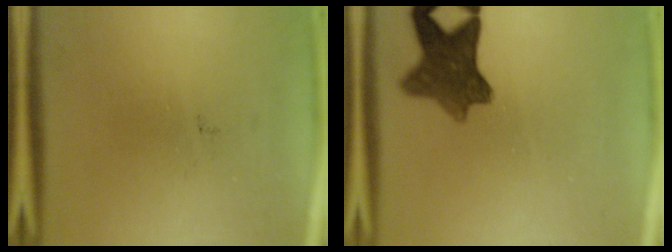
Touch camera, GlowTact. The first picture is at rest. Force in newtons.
{"total": 8.5}